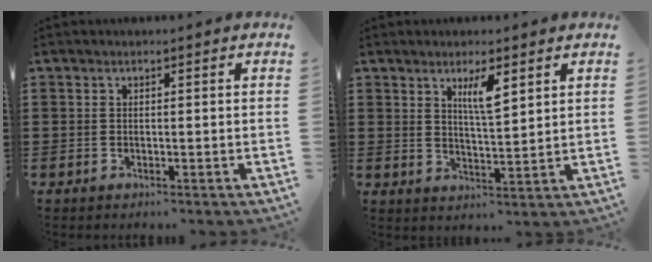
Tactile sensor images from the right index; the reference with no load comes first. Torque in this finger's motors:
{"motor_torque": [0.41, 0.02, 0.34, 0.09]}